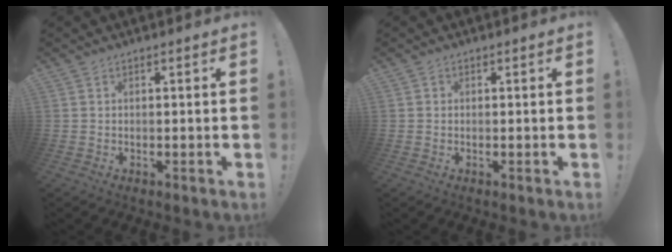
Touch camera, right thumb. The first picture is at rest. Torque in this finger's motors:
{"motor_torque": [-0.04, 0.15, 0.29, -0.18, -0.02]}